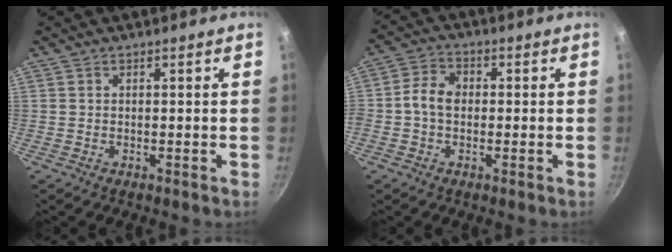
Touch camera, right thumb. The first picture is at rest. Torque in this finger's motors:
{"motor_torque": [1.27, 3.73, 2.06, -0.44, 0.30]}